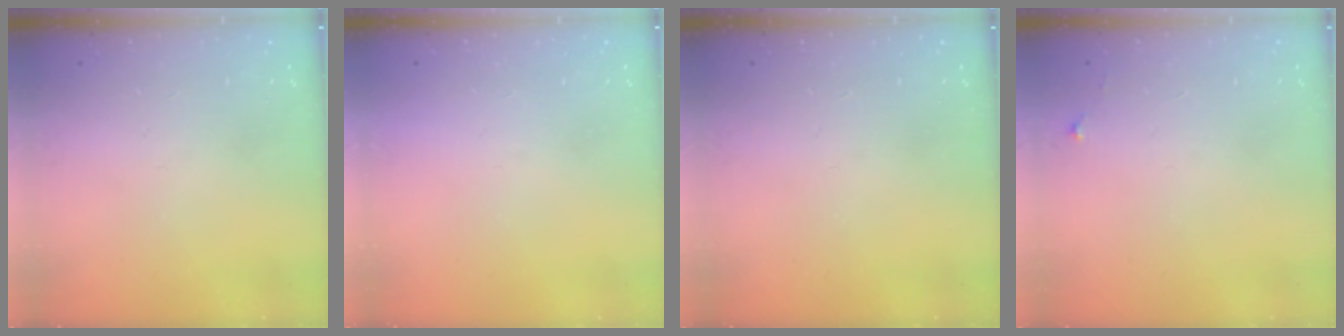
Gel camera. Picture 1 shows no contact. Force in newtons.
{"total": 1.5, "press": 1.5, "slide": 0.1}
{"total": 0.0}
{"total": 3.9, "press": 3.9, "slide": 0.4}